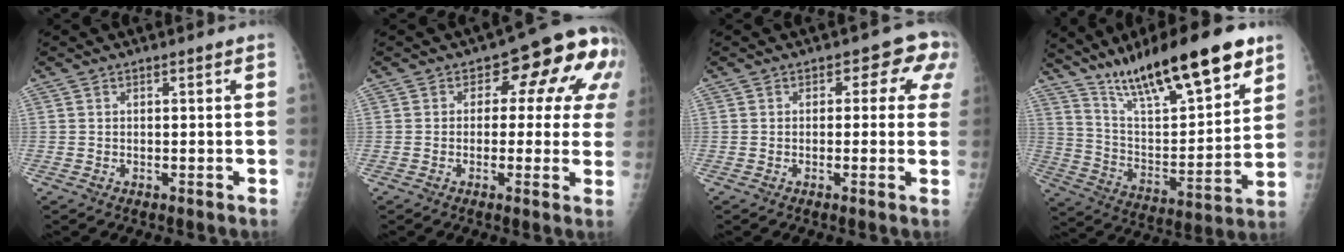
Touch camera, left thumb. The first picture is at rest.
{"total": 12.7, "force": [3.0, 7.4, 9.9], "torque": [-0.061, 0.012, 0.021]}
{"total": 5.8, "force": [1.7, 3.8, 4.0], "torque": [0.008, 0.005, 0.003]}
{"total": 24.4, "force": [16.4, 6.3, 16.9], "torque": [-0.249, -0.057, 0.281]}